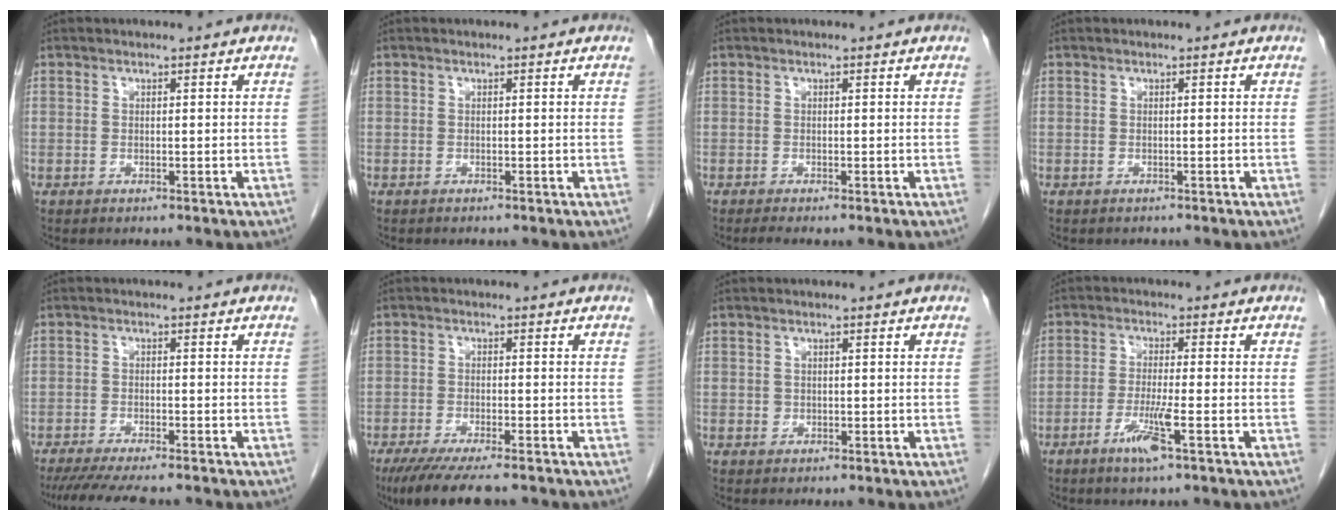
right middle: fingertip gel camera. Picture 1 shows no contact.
{"total": 0.0}
{"total": 0.9, "force": [-0.7, -0.1, 0.5], "torque": [-0.013, -0.003, -0.013]}
{"total": 0.5, "force": [-0.5, 0.2, 0.0], "torque": [-0.008, 0.000, -0.008]}
{"total": 9.9, "force": [-8.5, 1.0, 5.0], "torque": [-0.069, -0.019, -0.128]}
{"total": 9.8, "force": [-7.8, 1.5, 5.9], "torque": [-0.090, -0.021, -0.121]}
{"total": 0.6, "force": [-0.1, 0.6, 0.1], "torque": [0.000, 0.003, -0.001]}
{"total": 4.7, "force": [-2.3, -0.4, 4.1], "torque": [-0.080, -0.011, -0.046]}